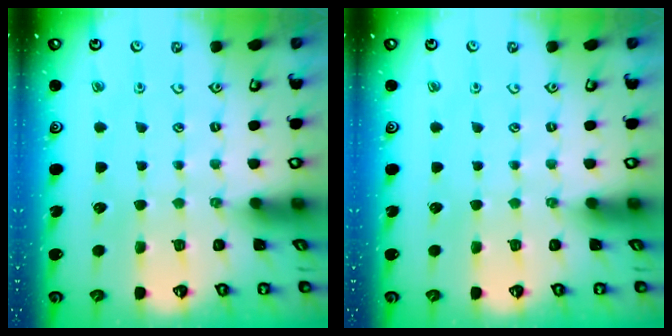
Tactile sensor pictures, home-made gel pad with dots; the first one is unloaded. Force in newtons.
{"total": 0.0}